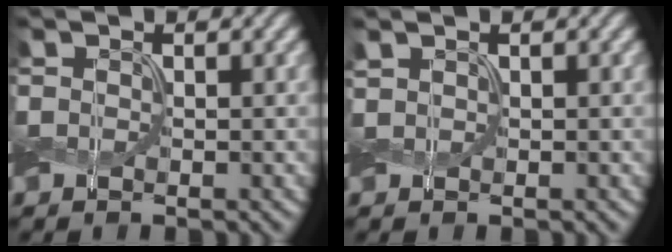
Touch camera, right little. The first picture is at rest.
{"total": 0.6, "force": [0.5, 0.2, 0.3], "torque": [-0.006, 0.003, 0.010]}